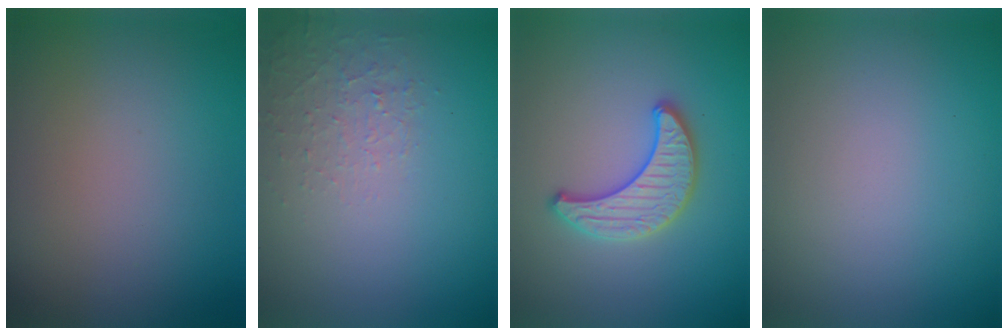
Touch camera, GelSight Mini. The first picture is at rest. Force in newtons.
{"total": 1.3, "press": 0.4, "slide": 1.2}
{"total": 3.4, "press": 3.4, "slide": 0.2}
{"total": 0.0}